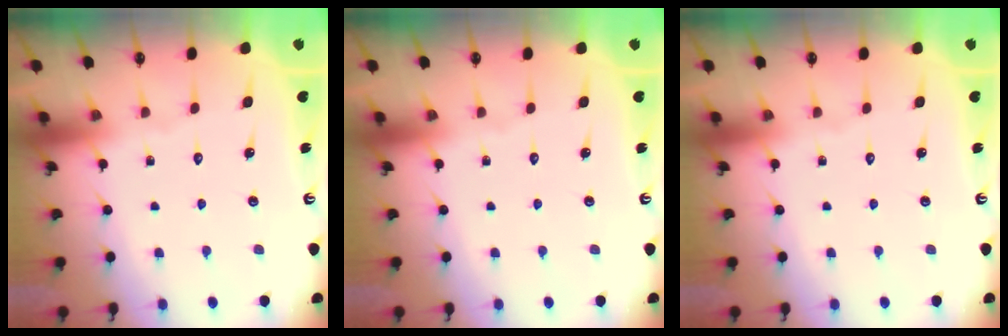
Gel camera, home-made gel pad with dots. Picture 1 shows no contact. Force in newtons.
{"total": 0.0}
{"total": 0.0}